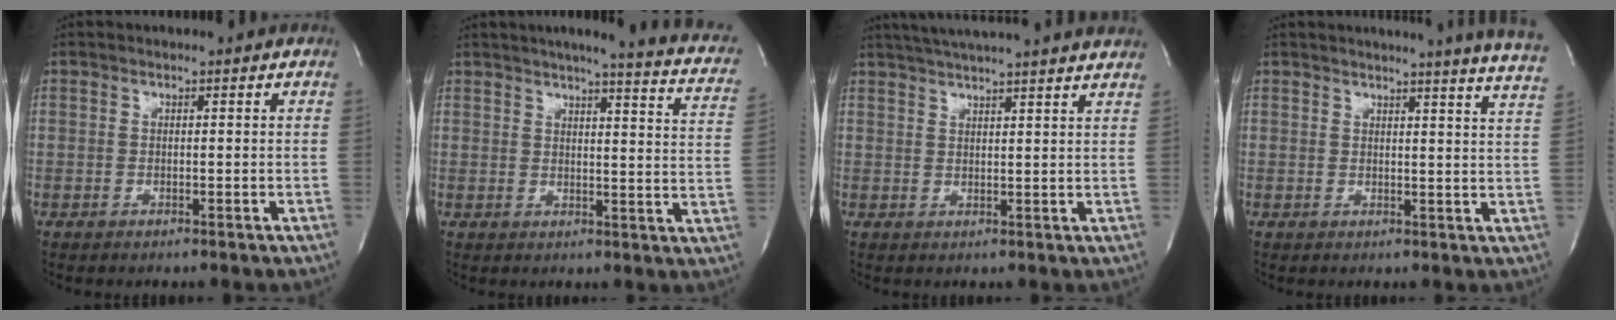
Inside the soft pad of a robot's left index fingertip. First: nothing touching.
{"total": 15.4, "force": [12.0, 1.2, 9.6], "torque": [-0.125, -0.021, 0.121]}
{"total": 17.4, "force": [15.6, -0.1, 7.7], "torque": [-0.132, 0.014, 0.203]}
{"total": 13.3, "force": [12.1, -1.5, 5.1], "torque": [-0.075, -0.077, 0.119]}